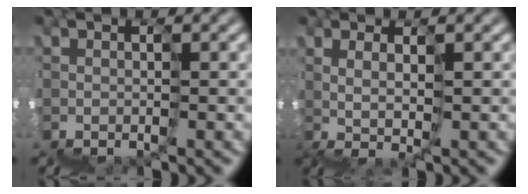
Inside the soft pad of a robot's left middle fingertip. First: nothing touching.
{"total": 1.3, "force": [0.9, -1.0, 0.2], "torque": [0.010, 0.016, 0.015]}